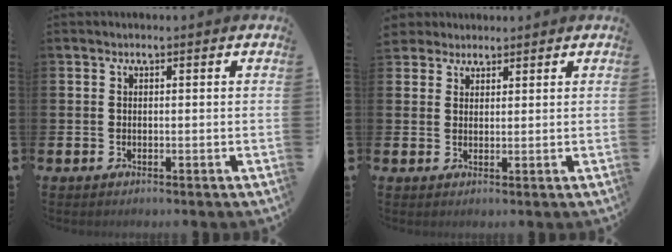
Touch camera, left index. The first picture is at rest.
{"total": 3.0, "force": [2.7, 1.3, -0.2], "torque": [0.005, -0.006, 0.050]}